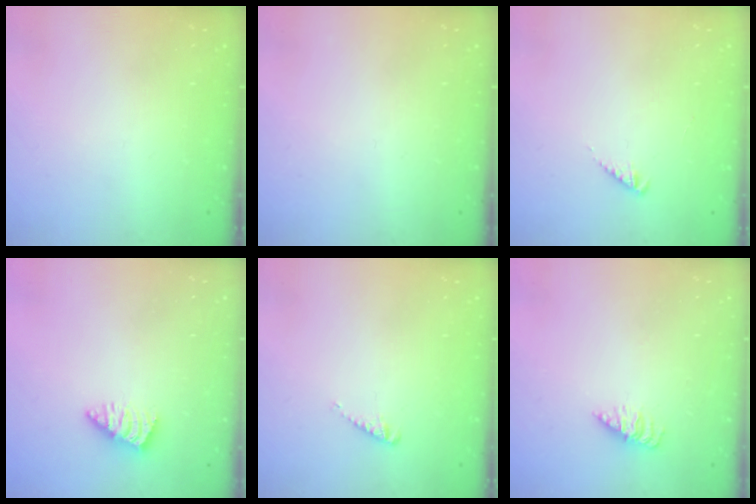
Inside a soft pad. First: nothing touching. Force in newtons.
{"total": 0.0}
{"total": 1.9, "press": 1.8, "slide": 0.4}
{"total": 2.4, "press": 2.3, "slide": 0.5}
{"total": 2.8, "press": 2.7, "slide": 0.3}
{"total": 2.0, "press": 2.0, "slide": 0.3}